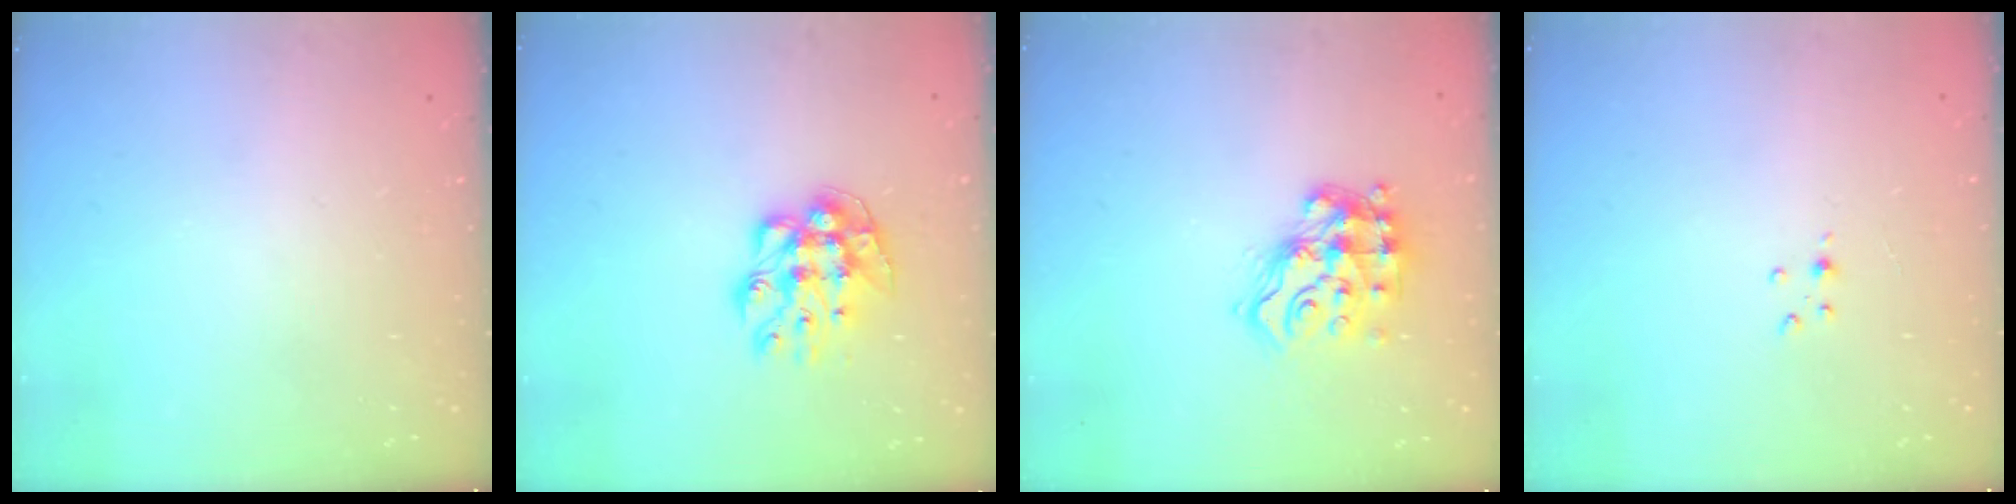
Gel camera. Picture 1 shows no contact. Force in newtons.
{"total": 10.3, "press": 10.3, "slide": 0.5}
{"total": 13.8, "press": 13.8, "slide": 1.0}
{"total": 2.8, "press": 2.8, "slide": 0.4}